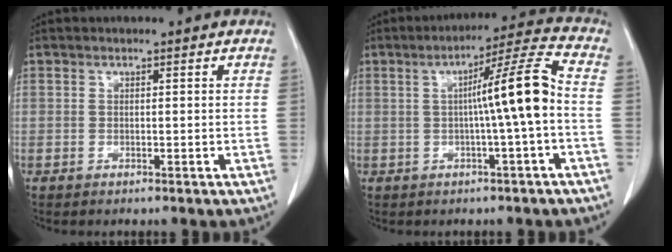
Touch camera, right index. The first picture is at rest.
{"total": 9.5, "force": [-0.5, -1.0, 9.5], "torque": [-0.144, 0.020, -0.008]}